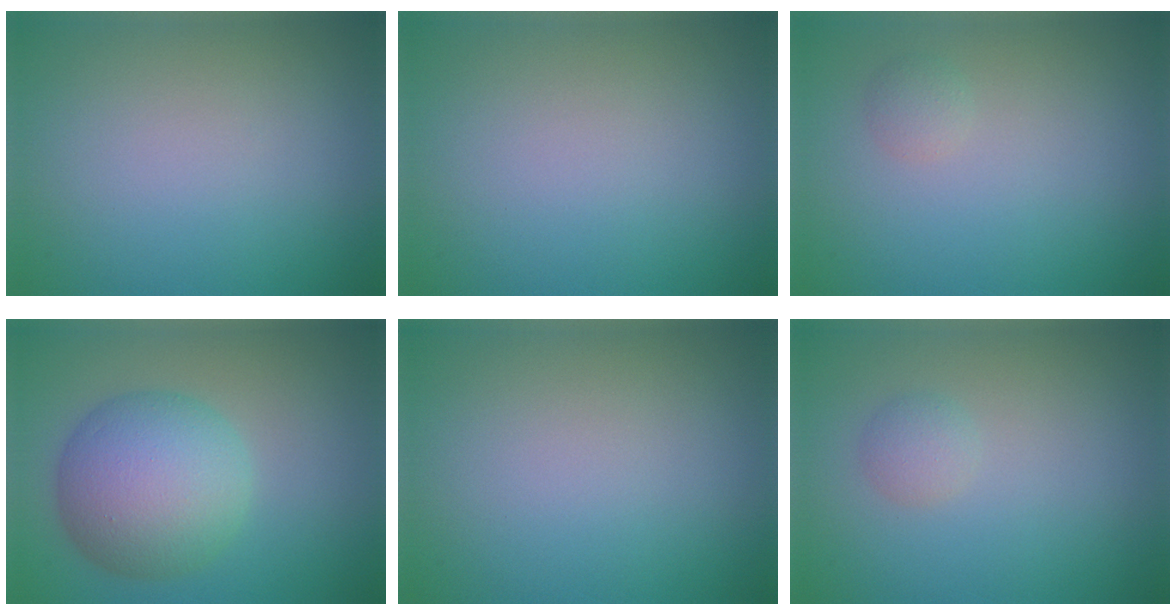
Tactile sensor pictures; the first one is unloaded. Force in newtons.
{"total": 0.0}
{"total": 1.0, "press": 1.0, "slide": 0.1}
{"total": 8.0, "press": 8.0, "slide": 0.2}
{"total": 0.0}
{"total": 1.3, "press": 1.3, "slide": 0.1}